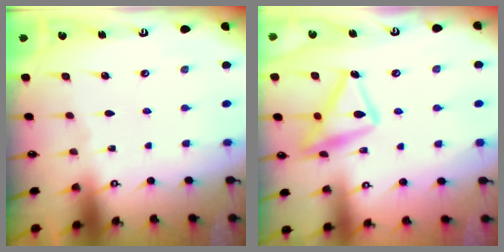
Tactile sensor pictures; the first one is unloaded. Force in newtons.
{"total": 16.2, "press": 16.1, "slide": 1.1}